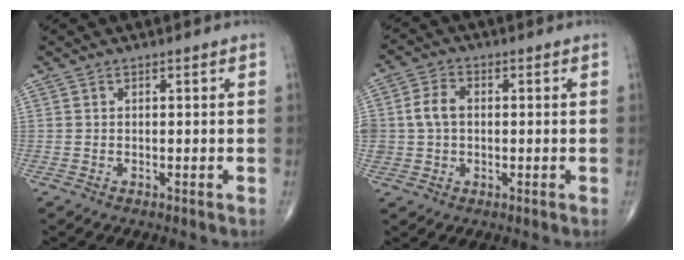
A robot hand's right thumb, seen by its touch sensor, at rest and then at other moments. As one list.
[{"total": 5.5, "force": [0.3, 4.2, 3.6], "torque": [-0.066, 0.013, 0.003]}]